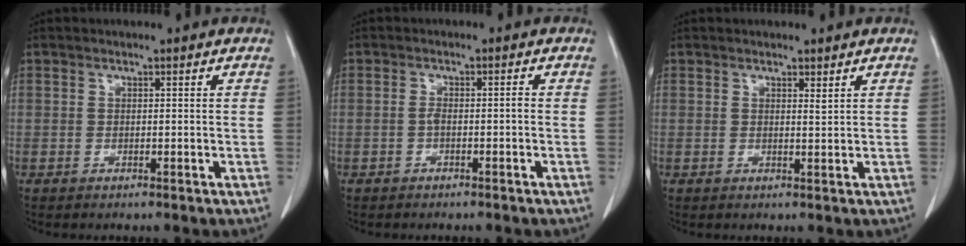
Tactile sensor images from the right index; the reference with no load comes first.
{"total": 1.7, "force": [-0.5, 0.3, 1.5], "torque": [-0.026, 0.002, -0.009]}
{"total": 0.8, "force": [0.6, 0.1, 0.5], "torque": [-0.012, -0.007, 0.011]}